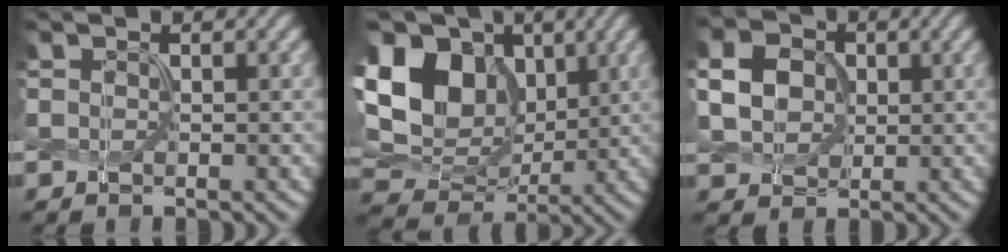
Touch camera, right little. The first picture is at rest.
{"total": 13.4, "force": [3.4, 9.9, 8.4], "torque": [-0.194, 0.037, 0.056]}
{"total": 4.4, "force": [0.5, 3.7, 2.3], "torque": [-0.073, 0.010, 0.006]}